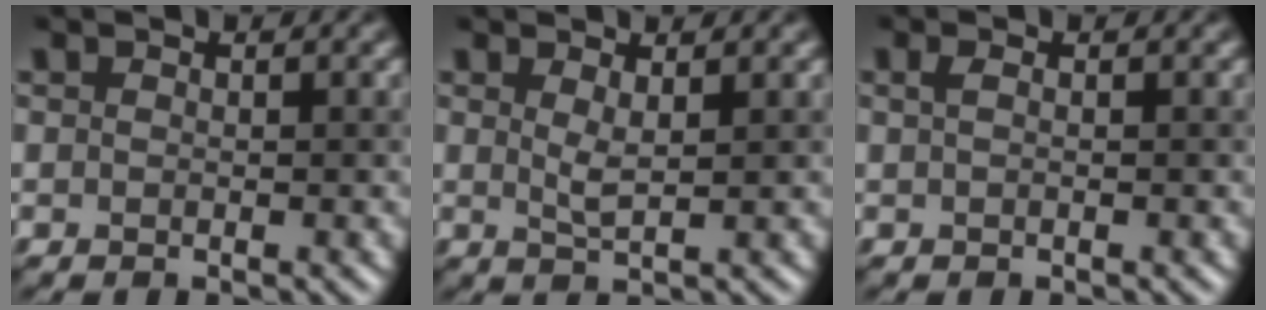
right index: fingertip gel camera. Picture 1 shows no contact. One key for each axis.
{"total": 1.6, "fx": 0.7, "fy": 0.3, "fz": 1.4, "tx": -0.028, "ty": -0.006, "tz": 0.014}
{"total": 0.7, "fx": 0.2, "fy": 0.2, "fz": 0.6, "tx": -0.017, "ty": 0.005, "tz": 0.003}